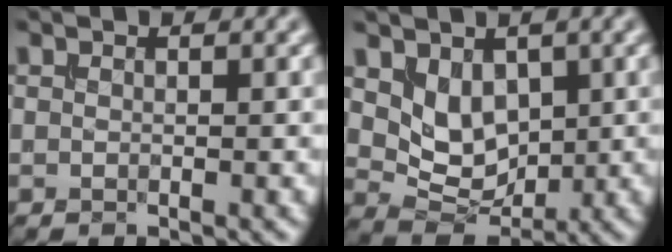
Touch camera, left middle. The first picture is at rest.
{"total": 4.1, "force": [1.2, 3.0, 2.6], "torque": [-0.056, -0.016, 0.025]}